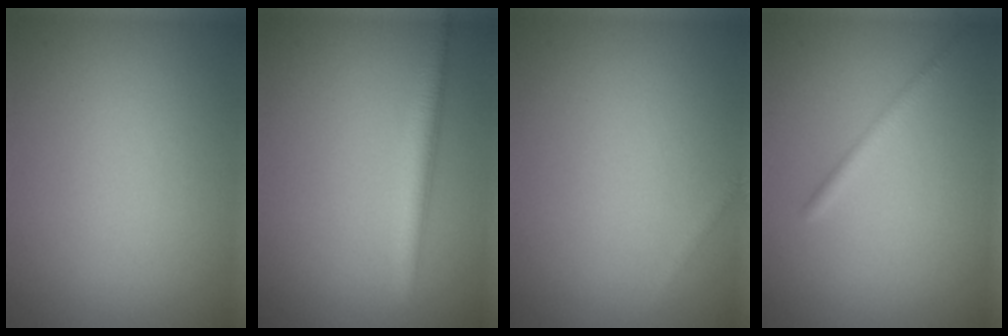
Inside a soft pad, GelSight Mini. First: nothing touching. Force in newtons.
{"total": 2.7, "press": 2.7, "slide": 0.2}
{"total": 0.6, "press": 0.6, "slide": 0.0}
{"total": 1.5, "press": 1.5, "slide": 0.0}